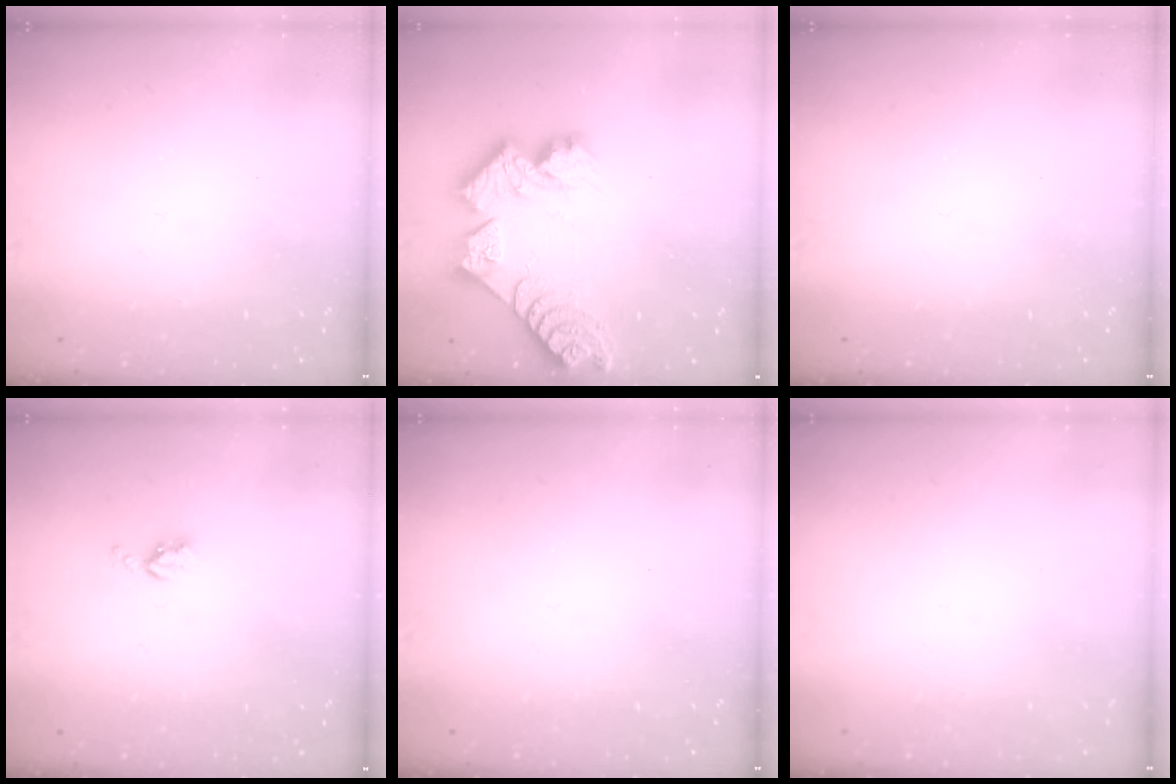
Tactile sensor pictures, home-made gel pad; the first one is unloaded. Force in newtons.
{"total": 15.0, "press": 14.9, "slide": 1.4}
{"total": 0.0}
{"total": 4.4, "press": 4.4, "slide": 0.7}
{"total": 0.0}
{"total": 0.0}